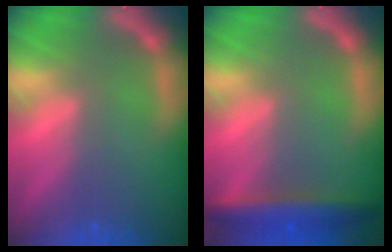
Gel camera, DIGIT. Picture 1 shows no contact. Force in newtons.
{"total": 5.0}